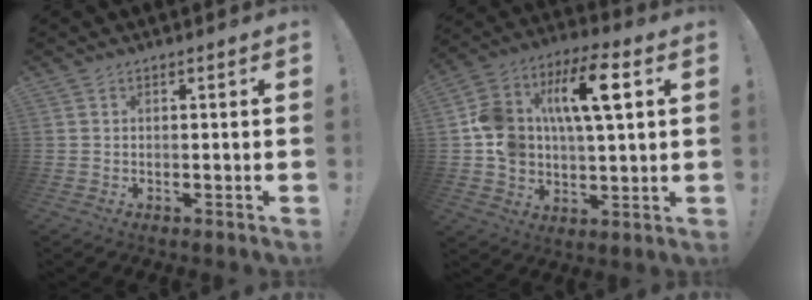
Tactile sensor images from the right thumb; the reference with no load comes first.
{"total": 16.1, "force": [4.6, 9.7, 12.0], "torque": [-0.228, 0.002, 0.078]}